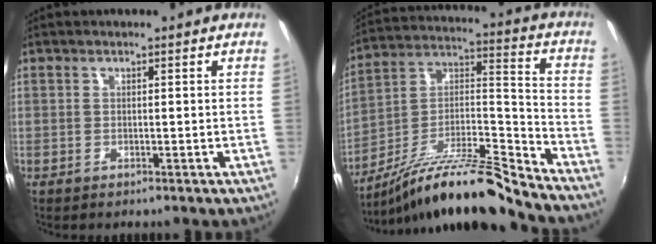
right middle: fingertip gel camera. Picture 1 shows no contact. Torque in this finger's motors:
{"motor_torque": [0.88, -1.26, 0.05, 0.00]}